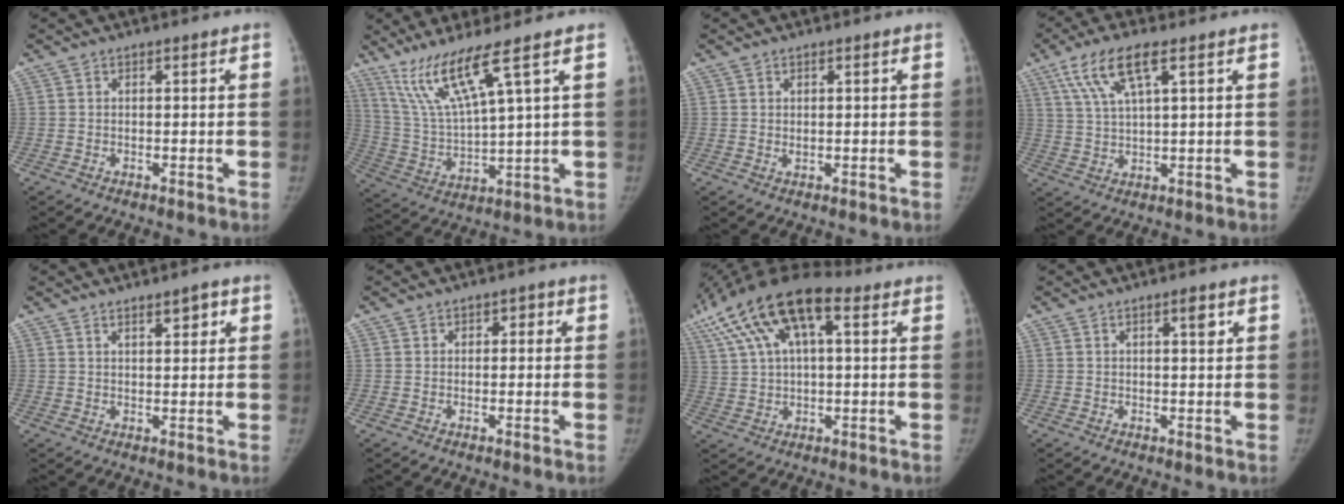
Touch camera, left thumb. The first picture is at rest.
{"total": 11.5, "force": [7.3, -0.3, 8.8], "torque": [-0.188, -0.041, 0.161]}
{"total": 0.7, "force": [0.2, 0.4, 0.6], "torque": [-0.006, -0.002, 0.004]}
{"total": 9.4, "force": [4.6, 2.5, 7.8], "torque": [-0.170, -0.001, 0.093]}
{"total": 2.9, "force": [1.8, 1.0, 2.1], "torque": [-0.022, -0.011, 0.028]}
{"total": 1.5, "force": [0.4, 1.4, 0.5], "torque": [0.011, 0.003, -0.003]}
{"total": 19.6, "force": [8.7, 8.9, 15.2], "torque": [-0.308, 0.031, 0.153]}
{"total": 2.2, "force": [1.0, 0.5, 1.8], "torque": [-0.024, -0.003, 0.016]}